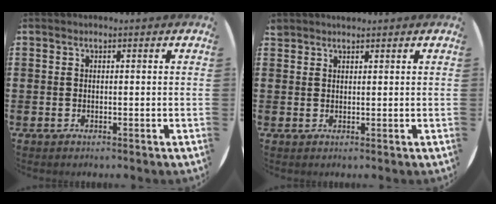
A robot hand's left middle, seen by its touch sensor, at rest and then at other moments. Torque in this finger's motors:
{"motor_torque": [0.12, -0.10, -0.05, -0.01]}